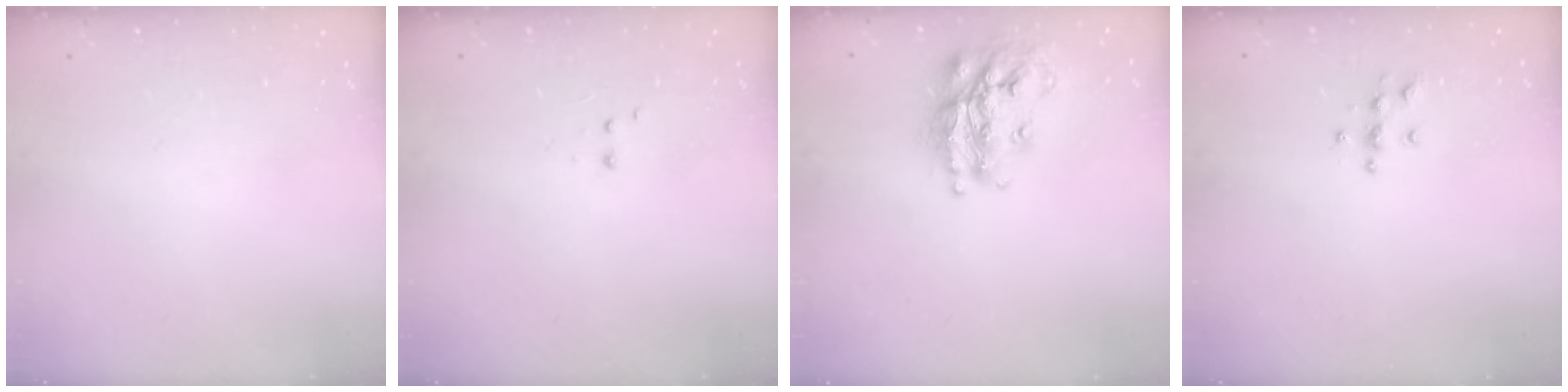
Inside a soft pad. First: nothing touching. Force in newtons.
{"total": 1.9, "press": 1.8, "slide": 0.5}
{"total": 18.0, "press": 17.9, "slide": 1.6}
{"total": 6.2, "press": 6.1, "slide": 0.6}